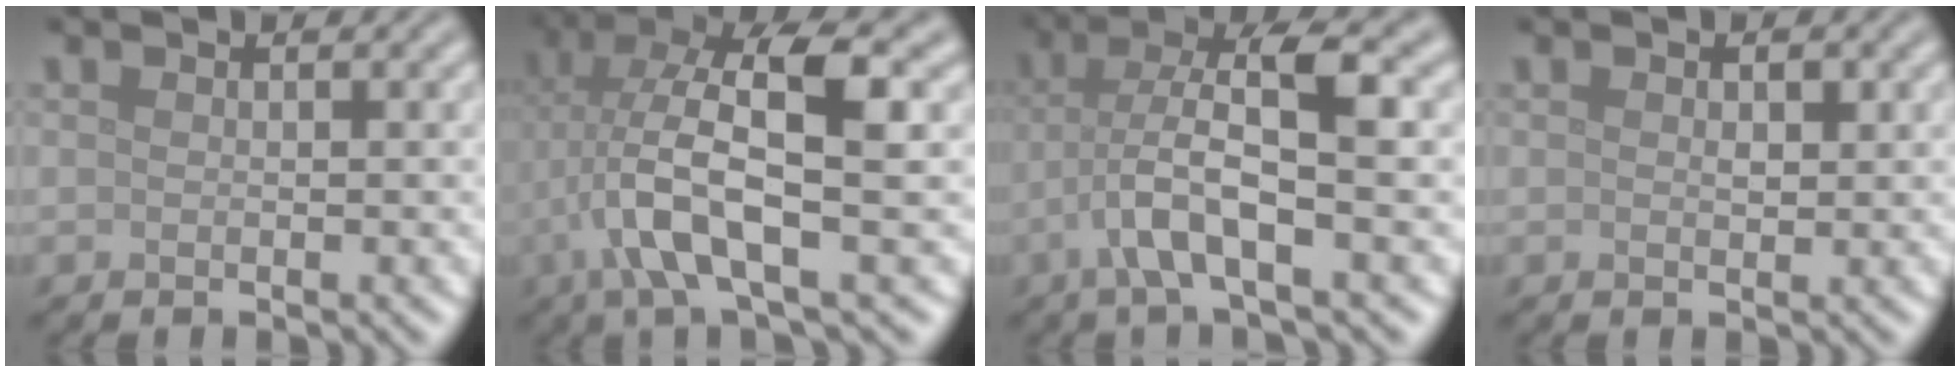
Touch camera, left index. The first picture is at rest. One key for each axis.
{"total": 9.2, "fx": -0.5, "fy": 2.6, "fz": 8.8, "tx": -0.175, "ty": 0.023, "tz": -0.015}
{"total": 6.6, "fx": -1.3, "fy": 1.5, "fz": 6.3, "tx": -0.123, "ty": 0.020, "tz": -0.030}
{"total": 1.1, "fx": 0.3, "fy": 0.6, "fz": 0.9, "tx": -0.013, "ty": -0.001, "tz": 0.005}